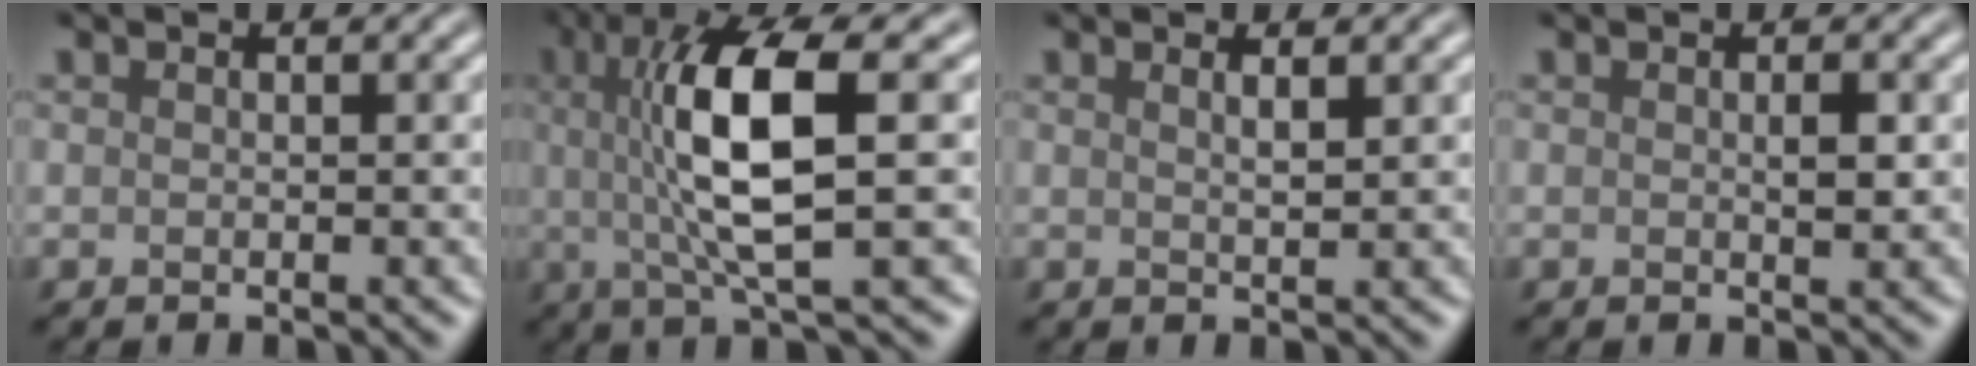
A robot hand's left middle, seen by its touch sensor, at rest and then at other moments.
{"total": 8.8, "force": [1.1, 2.2, 8.4], "torque": [-0.148, 0.000, 0.022]}
{"total": 1.5, "force": [0.8, 0.4, 1.2], "torque": [-0.013, 0.004, 0.008]}
{"total": 1.1, "force": [0.1, 0.3, 1.1], "torque": [-0.019, -0.002, 0.002]}